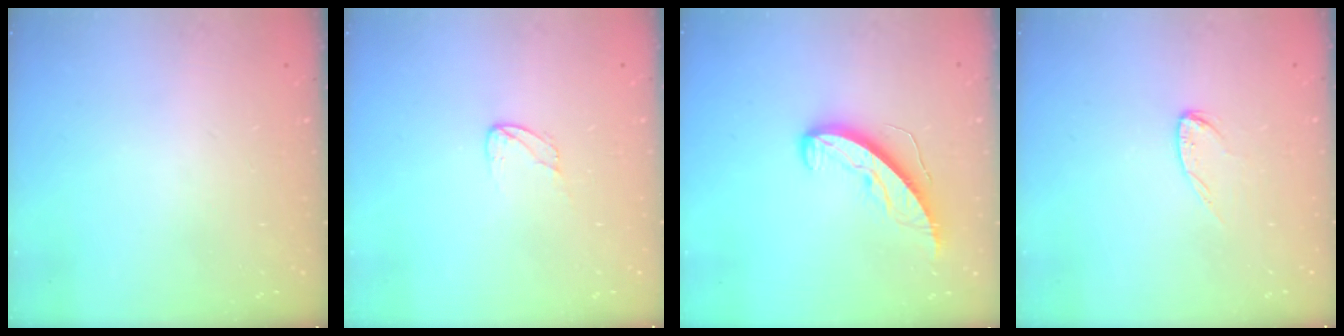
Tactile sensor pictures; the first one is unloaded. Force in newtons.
{"total": 2.9, "press": 2.9, "slide": 0.2}
{"total": 10.7, "press": 10.6, "slide": 0.9}
{"total": 6.1, "press": 6.1, "slide": 0.4}